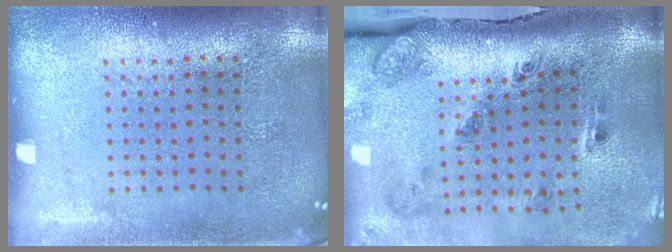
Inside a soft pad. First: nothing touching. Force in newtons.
{"total": 3.4, "press": 2.1, "slide": 2.6}